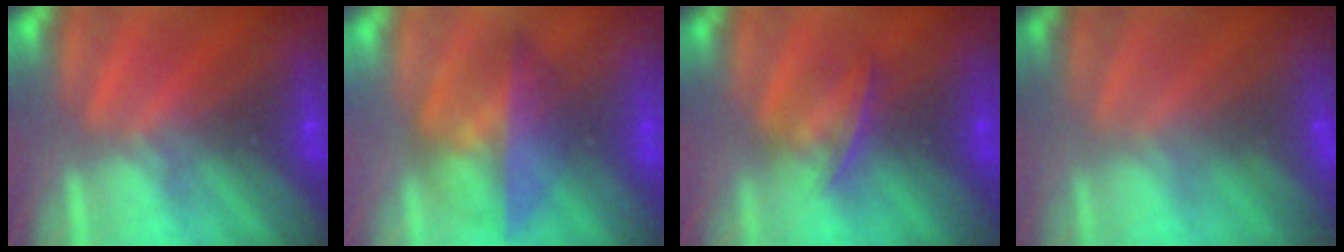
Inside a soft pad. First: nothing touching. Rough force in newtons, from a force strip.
{"total": 4.0}
{"total": 5.6}
{"total": 3.0}